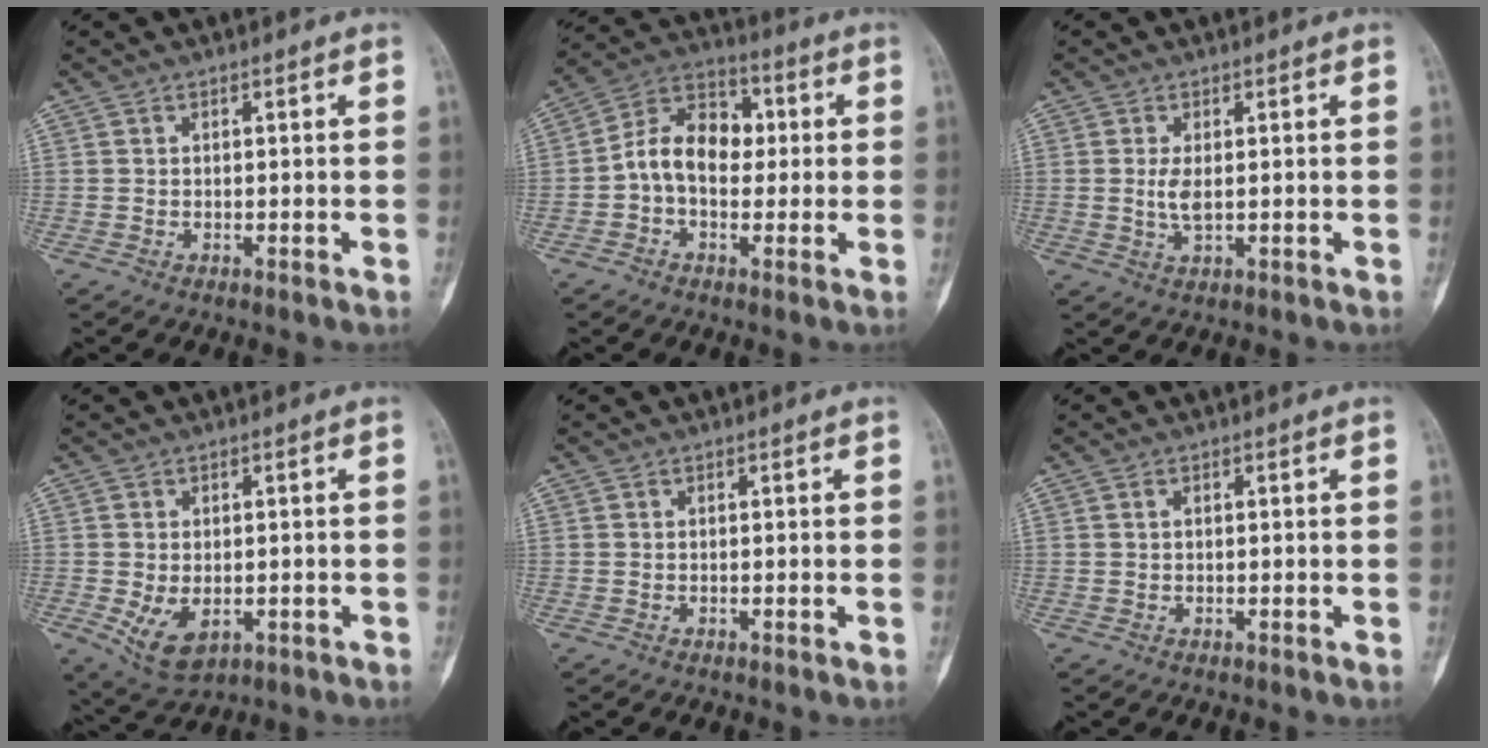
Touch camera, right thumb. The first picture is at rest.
{"total": 11.2, "force": [-0.1, 7.7, 8.1], "torque": [-0.114, 0.035, -0.012]}
{"total": 2.9, "force": [0.3, 1.1, 2.7], "torque": [-0.059, -0.007, 0.011]}
{"total": 6.8, "force": [-1.6, 4.2, 5.1], "torque": [-0.082, -0.007, -0.012]}
{"total": 0.0}
{"total": 0.6, "force": [0.3, 0.3, 0.4], "torque": [-0.009, 0.004, 0.005]}